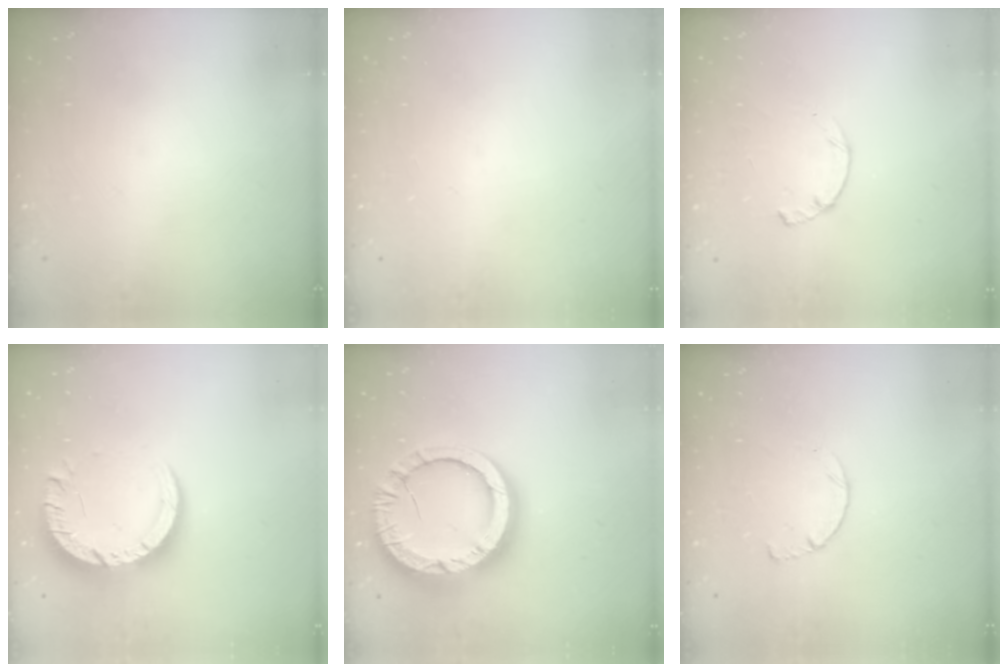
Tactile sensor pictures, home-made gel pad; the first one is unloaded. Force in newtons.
{"total": 0.0}
{"total": 2.3, "press": 2.3, "slide": 0.4}
{"total": 13.0, "press": 13.0, "slide": 1.0}
{"total": 19.9, "press": 19.8, "slide": 2.0}
{"total": 2.5, "press": 2.5, "slide": 0.3}